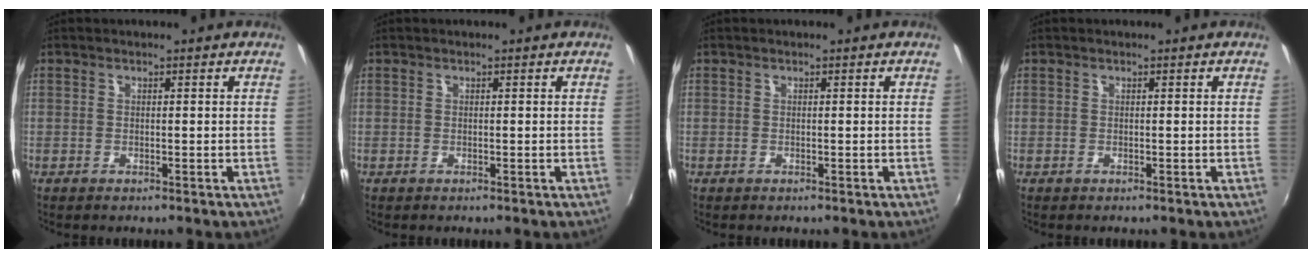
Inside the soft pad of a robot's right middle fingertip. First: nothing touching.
{"total": 0.0}
{"total": 0.0}
{"total": 0.0}